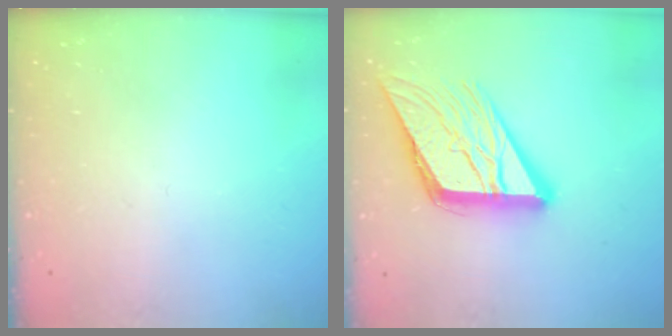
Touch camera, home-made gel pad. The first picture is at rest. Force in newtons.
{"total": 17.4, "press": 17.3, "slide": 1.3}